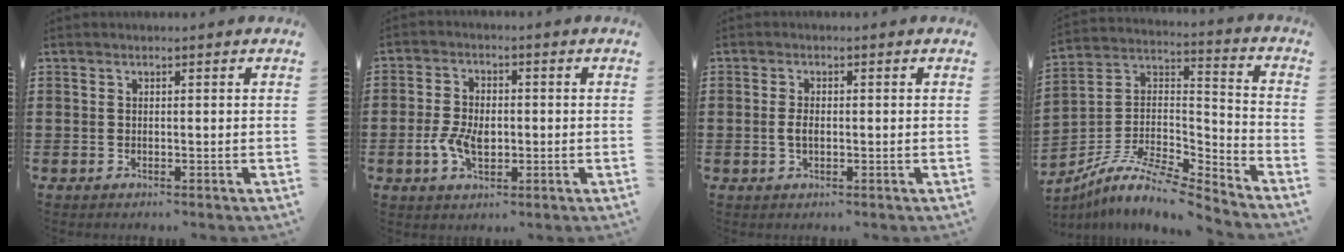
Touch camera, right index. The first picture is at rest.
{"total": 5.2, "force": [-0.9, 3.4, 3.9], "torque": [-0.087, 0.003, -0.019]}
{"total": 2.2, "force": [-0.2, 1.1, 1.9], "torque": [-0.045, 0.000, -0.007]}
{"total": 9.4, "force": [-7.8, 2.1, 4.8], "torque": [-0.100, 0.010, -0.159]}